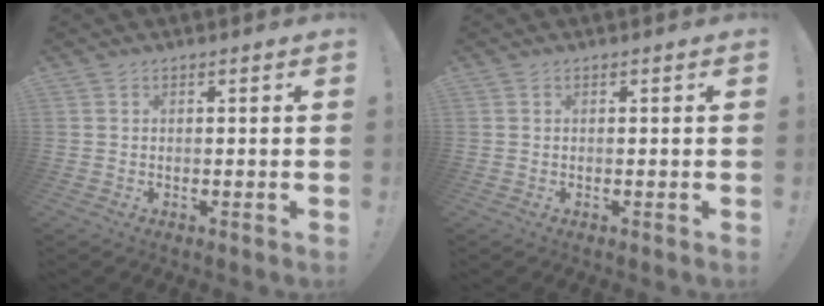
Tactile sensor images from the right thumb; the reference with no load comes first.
{"total": 0.0}